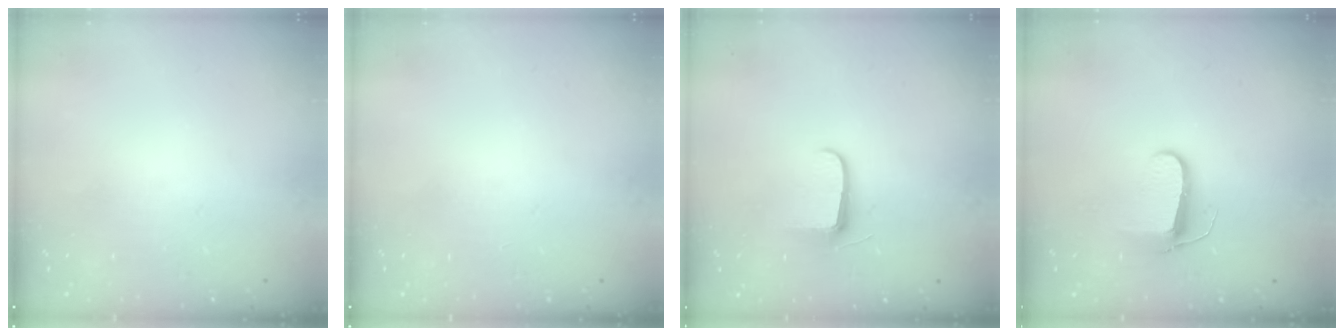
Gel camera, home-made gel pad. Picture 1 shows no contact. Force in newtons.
{"total": 0.0}
{"total": 6.8, "press": 6.7, "slide": 0.9}
{"total": 8.1, "press": 8.1, "slide": 0.9}